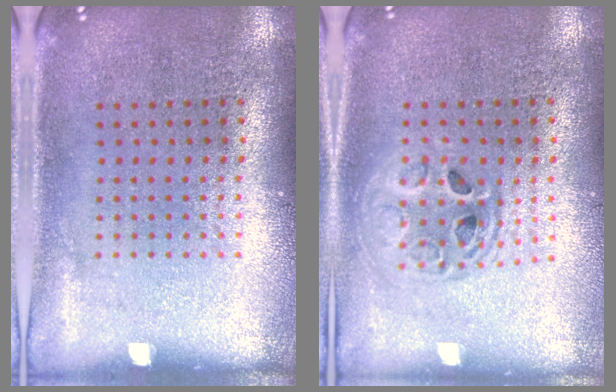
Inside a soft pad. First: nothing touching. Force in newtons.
{"total": 1.4, "press": 1.2, "slide": 0.7}